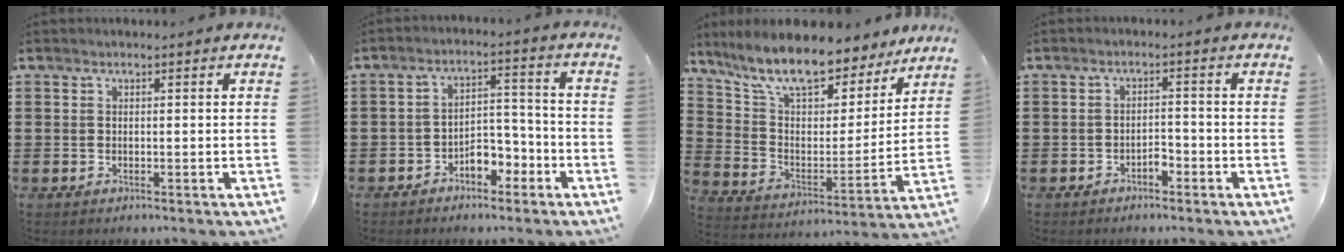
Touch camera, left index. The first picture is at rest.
{"total": 5.0, "force": [-3.5, 2.6, 2.4], "torque": [-0.043, 0.015, -0.067]}
{"total": 11.4, "force": [9.9, 2.7, 4.9], "torque": [-0.134, -0.061, 0.172]}
{"total": 2.2, "force": [-1.7, 0.8, 1.1], "torque": [-0.026, 0.003, -0.035]}